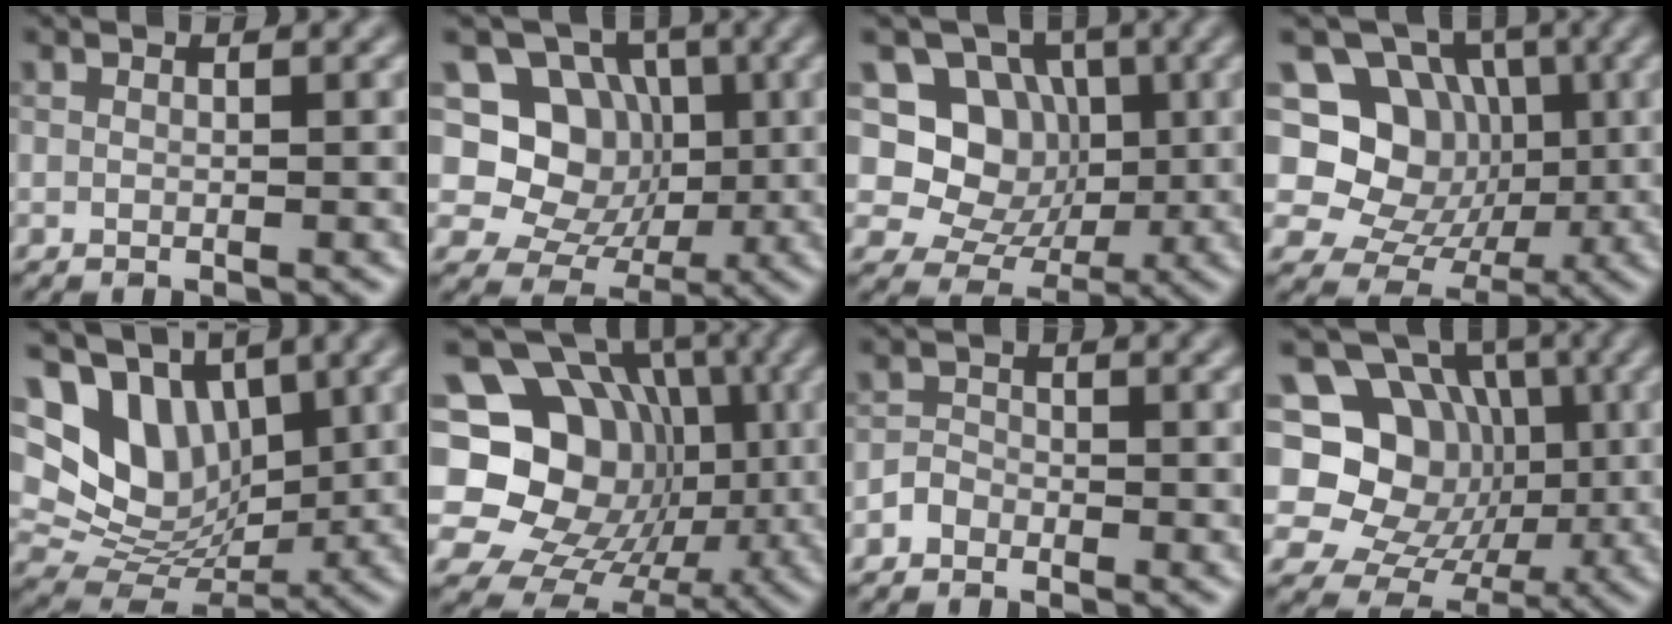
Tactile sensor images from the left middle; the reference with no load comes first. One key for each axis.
{"total": 8.9, "fx": 1.4, "fy": 7.8, "fz": 4.0, "tx": -0.062, "ty": 0.009, "tz": -0.002}
{"total": 8.0, "fx": 1.5, "fy": 7.1, "fz": 3.3, "tx": -0.044, "ty": 0.006, "tz": 0.003}
{"total": 10.6, "fx": 1.2, "fy": 9.4, "fz": 4.8, "tx": -0.067, "ty": 0.018, "tz": -0.011}
{"total": 9.7, "fx": 3.9, "fy": 6.9, "fz": 5.5, "tx": -0.106, "ty": 0.012, "tz": 0.072}
{"total": 17.5, "fx": 0.7, "fy": 15.3, "fz": 8.5, "tx": -0.138, "ty": 0.034, "tz": -0.011}
{"total": 1.2, "fx": -0.9, "fy": 0.8, "fz": 0.3, "tx": -0.001, "ty": 0.004, "tz": -0.020}
{"total": 11.5, "fx": 0.7, "fy": 10.1, "fz": 5.6, "tx": -0.068, "ty": 0.017, "tz": -0.025}